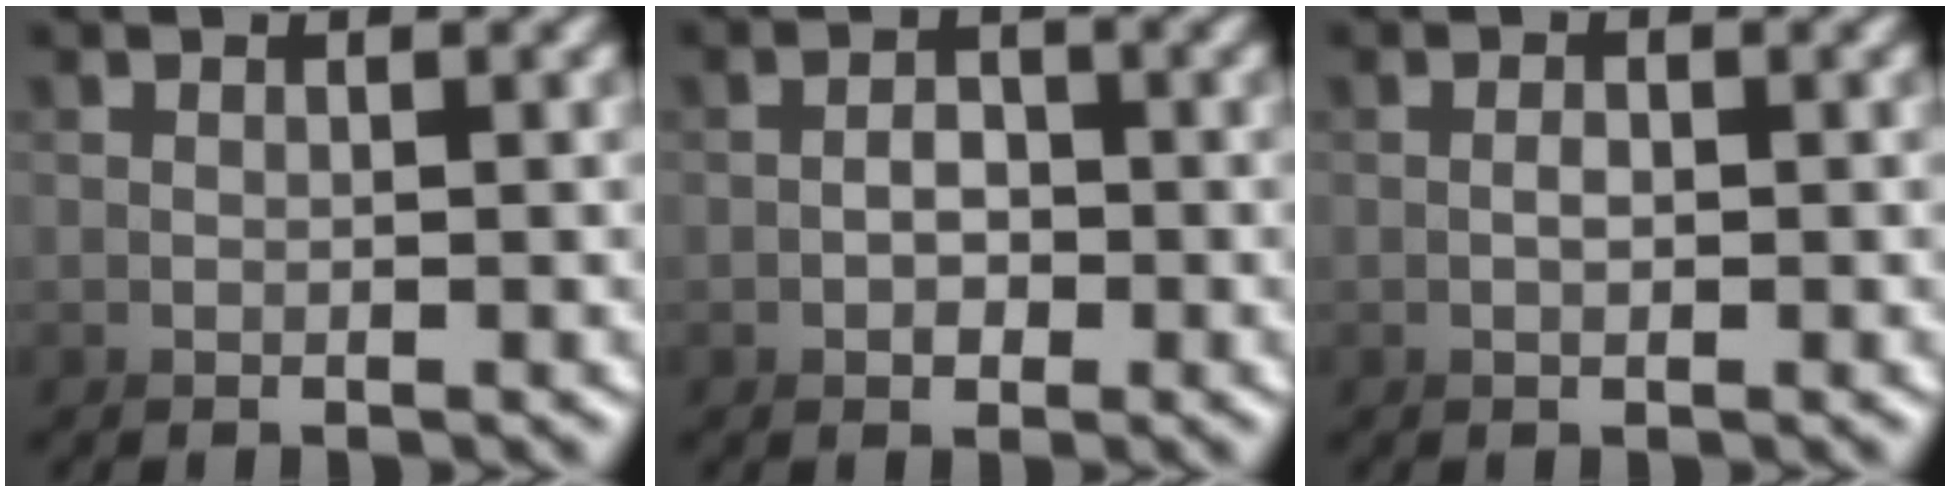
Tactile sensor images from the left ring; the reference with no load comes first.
{"total": 1.8, "force": [-0.7, 0.8, -1.5], "torque": [-0.007, -0.019, -0.008]}
{"total": 0.9, "force": [-0.1, -0.8, -0.4], "torque": [-0.002, -0.002, -0.004]}